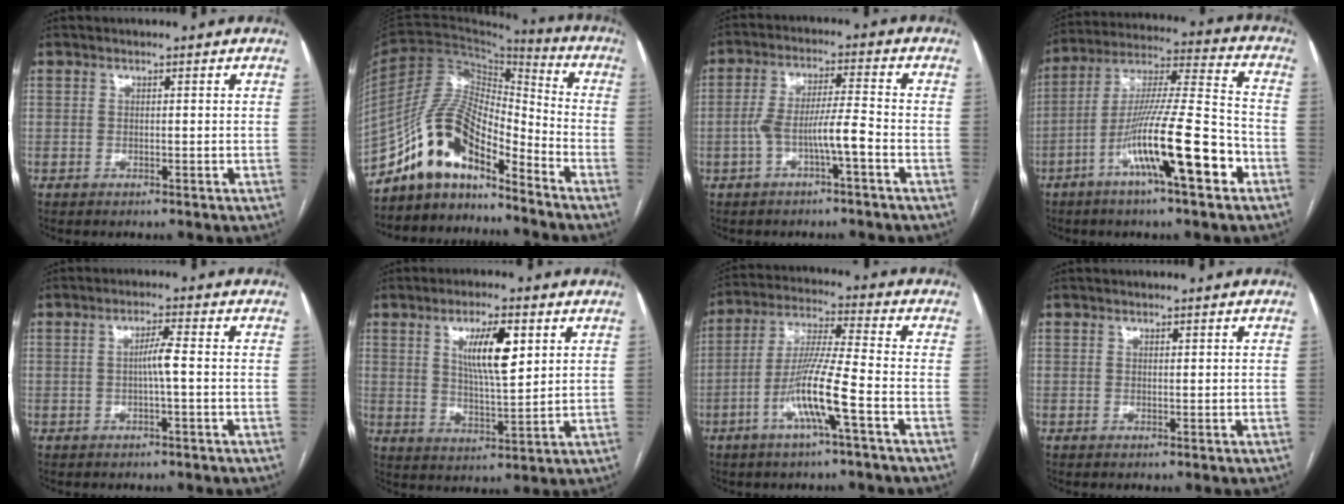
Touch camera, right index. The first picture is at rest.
{"total": 13.2, "force": [-10.2, 3.9, 7.5], "torque": [-0.138, 0.036, -0.186]}
{"total": 6.5, "force": [-2.6, 0.2, 6.0], "torque": [-0.118, 0.022, -0.042]}
{"total": 16.7, "force": [-7.2, 1.0, 15.1], "torque": [-0.272, -0.004, -0.126]}
{"total": 3.0, "force": [-0.3, -0.2, 2.9], "torque": [-0.051, 0.002, -0.005]}
{"total": 9.0, "force": [3.4, 2.1, 8.1], "torque": [-0.142, 0.000, 0.063]}
{"total": 10.8, "force": [-4.2, -0.4, 9.9], "torque": [-0.198, -0.002, -0.083]}
{"total": 0.0}